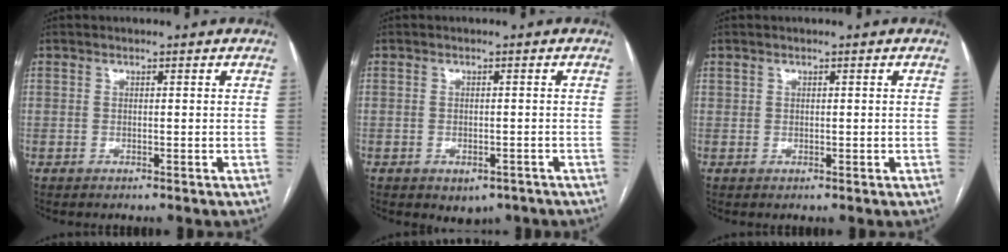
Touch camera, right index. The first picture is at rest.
{"total": 3.6, "force": [-2.4, 2.2, 1.6], "torque": [-0.009, 0.001, -0.022]}
{"total": 0.6, "force": [0.3, 0.5, 0.2], "torque": [0.001, 0.002, 0.007]}